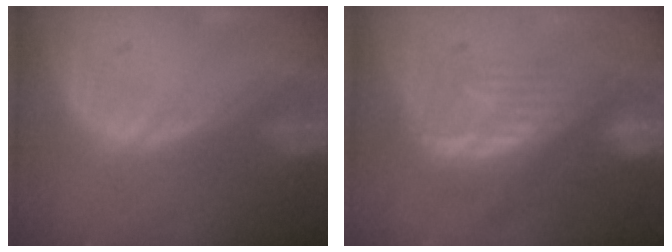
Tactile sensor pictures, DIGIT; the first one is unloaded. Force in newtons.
{"total": 8.3, "press": 7.5, "slide": 3.6}